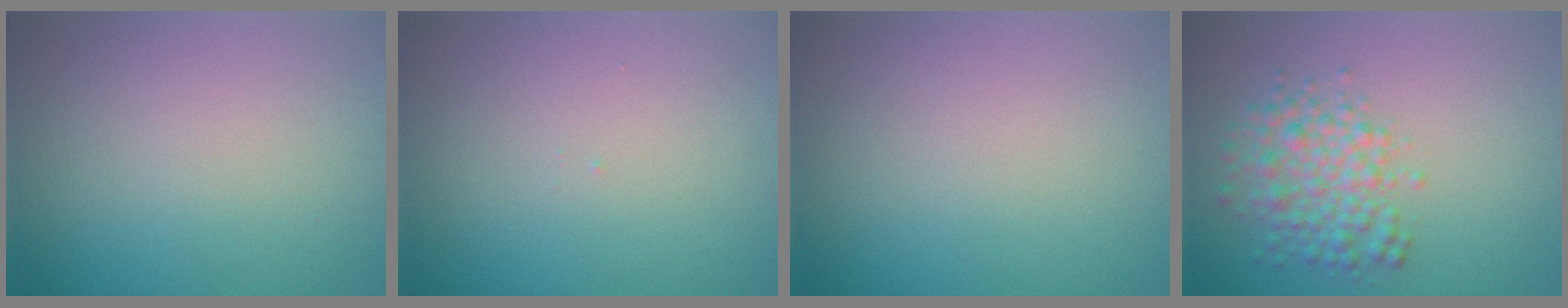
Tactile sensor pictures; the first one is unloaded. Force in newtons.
{"total": 0.0}
{"total": 0.0}
{"total": 4.1, "press": 4.1, "slide": 0.0}